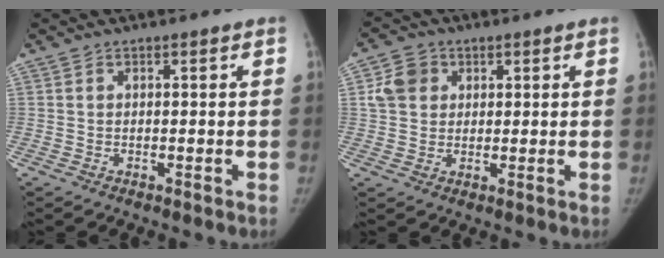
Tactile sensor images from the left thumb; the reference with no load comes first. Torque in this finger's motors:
{"motor_torque": [0.76, 0.89, 0.38, -0.65, 0.19]}